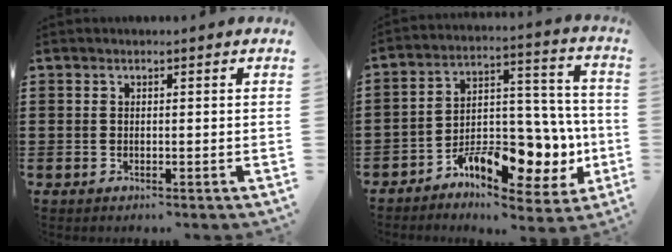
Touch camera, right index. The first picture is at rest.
{"total": 11.4, "force": [-6.1, 6.4, 7.2], "torque": [-0.108, 0.016, -0.103]}